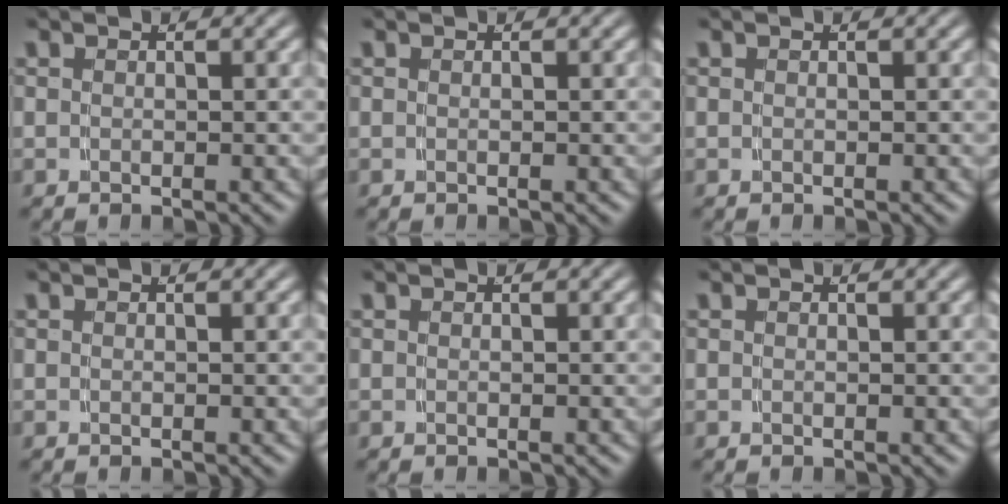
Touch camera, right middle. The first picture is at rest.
{"total": 0.0}
{"total": 0.0}
{"total": 0.0}
{"total": 0.0}
{"total": 0.0}